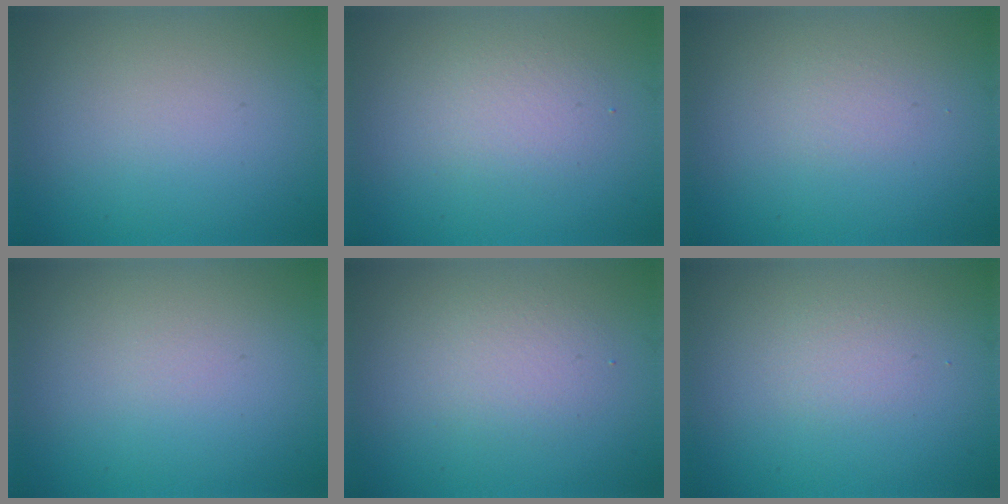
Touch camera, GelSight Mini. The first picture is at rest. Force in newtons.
{"total": 2.0, "press": 2.0, "slide": 0.1}
{"total": 0.0}
{"total": 0.0}
{"total": 2.0, "press": 2.0, "slide": 0.1}
{"total": 1.0, "press": 1.0, "slide": 0.0}